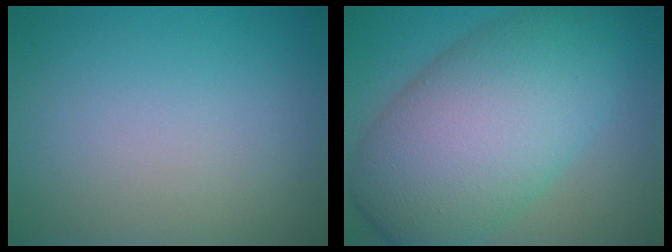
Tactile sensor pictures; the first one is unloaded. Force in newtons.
{"total": 12.2, "press": 12.2, "slide": 0.3}